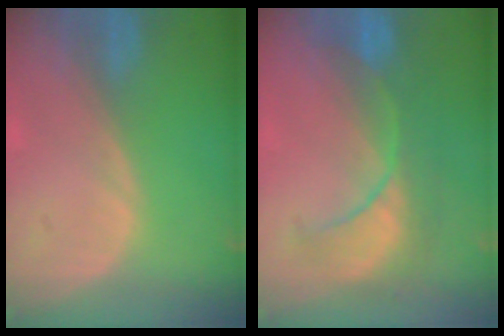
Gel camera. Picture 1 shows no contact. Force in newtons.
{"total": 8.4, "press": 8.3, "slide": 1.6}